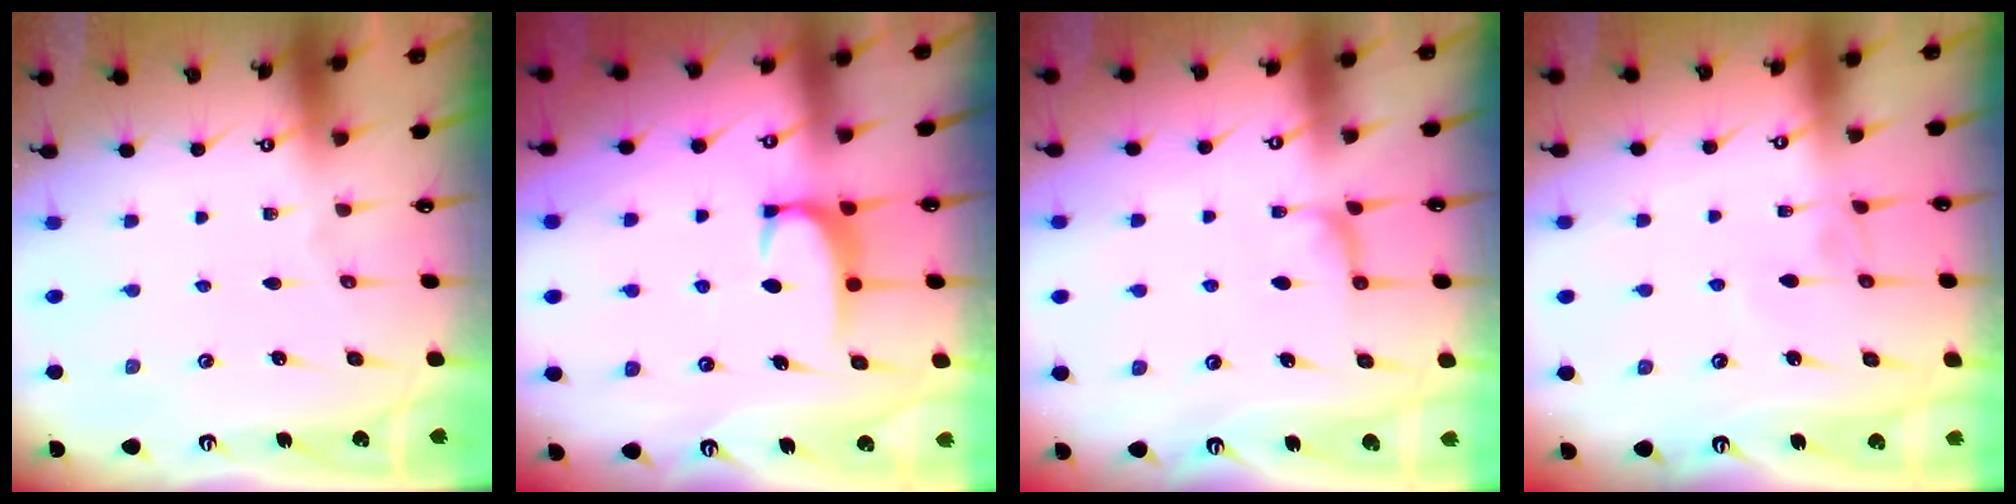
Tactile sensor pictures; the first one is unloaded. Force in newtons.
{"total": 1.7, "press": 1.6, "slide": 0.4}
{"total": 2.8, "press": 2.7, "slide": 0.8}
{"total": 2.0, "press": 2.0, "slide": 0.2}